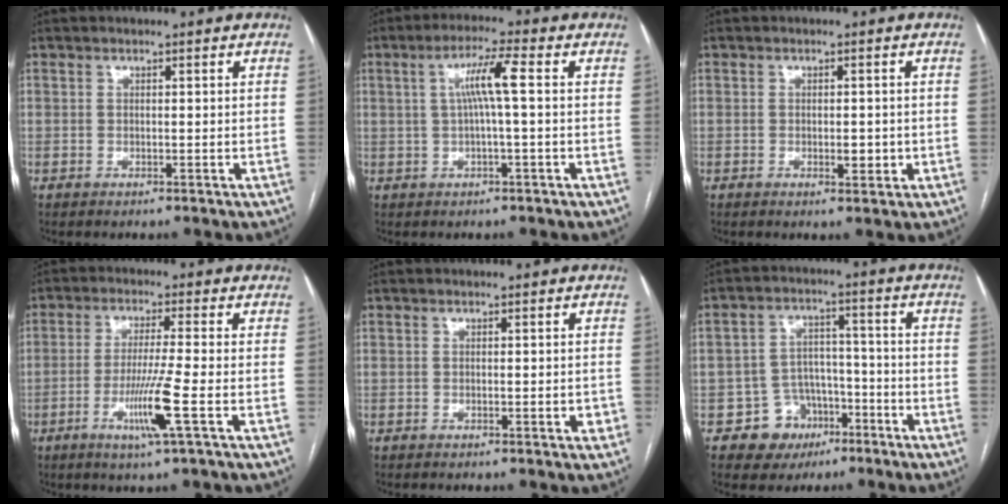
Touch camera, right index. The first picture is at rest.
{"total": 5.9, "force": [0.8, -0.2, 5.8], "torque": [-0.107, 0.012, 0.016]}
{"total": 1.9, "force": [-0.3, 0.9, 1.7], "torque": [-0.025, -0.001, -0.001]}
{"total": 7.2, "force": [-2.6, -1.3, 6.6], "torque": [-0.126, -0.020, -0.051]}
{"total": 0.9, "force": [-0.3, 0.3, 0.8], "torque": [-0.007, 0.001, -0.003]}
{"total": 7.5, "force": [-3.8, 6.4, 1.2], "torque": [-0.006, 0.017, -0.050]}